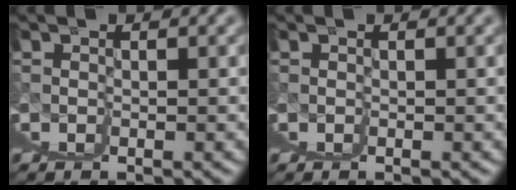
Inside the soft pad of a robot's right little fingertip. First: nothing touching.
{"total": 0.0}